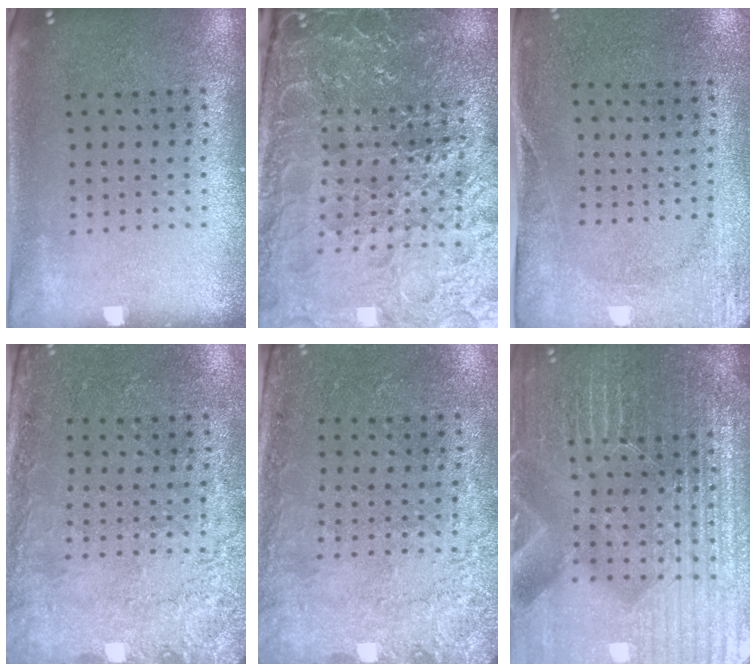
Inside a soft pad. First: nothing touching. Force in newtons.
{"total": 5.1, "press": 4.9, "slide": 1.6}
{"total": 2.7, "press": 2.1, "slide": 1.7}
{"total": 2.6, "press": 2.1, "slide": 1.5}
{"total": 2.7, "press": 2.0, "slide": 1.8}
{"total": 5.7, "press": 5.2, "slide": 2.3}